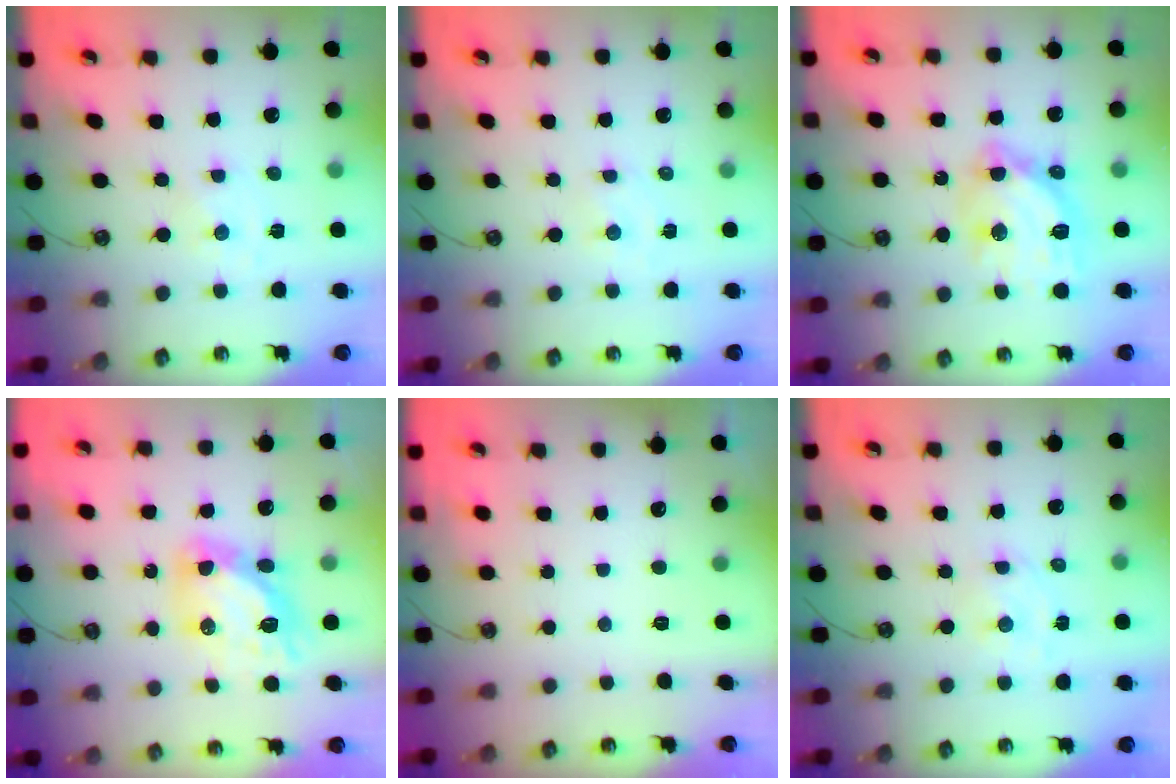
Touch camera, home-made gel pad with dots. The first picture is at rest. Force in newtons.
{"total": 1.4, "press": 1.4, "slide": 0.2}
{"total": 15.1, "press": 15.1, "slide": 1.5}
{"total": 12.6, "press": 12.5, "slide": 1.6}
{"total": 0.0}
{"total": 2.4, "press": 2.3, "slide": 0.7}